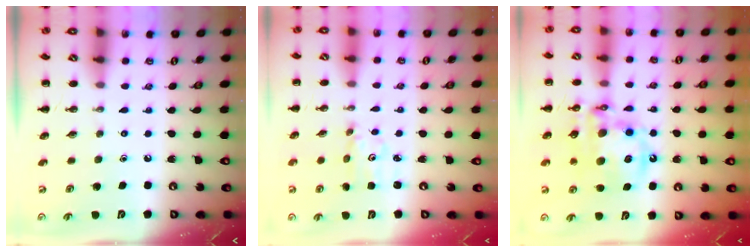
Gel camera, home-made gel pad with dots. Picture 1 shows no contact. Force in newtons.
{"total": 2.5, "press": 2.4, "slide": 0.4}
{"total": 15.8, "press": 15.3, "slide": 3.8}